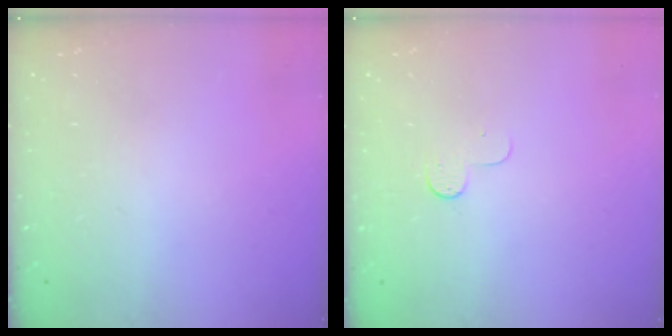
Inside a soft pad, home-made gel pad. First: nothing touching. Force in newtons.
{"total": 5.0, "press": 5.0, "slide": 0.4}